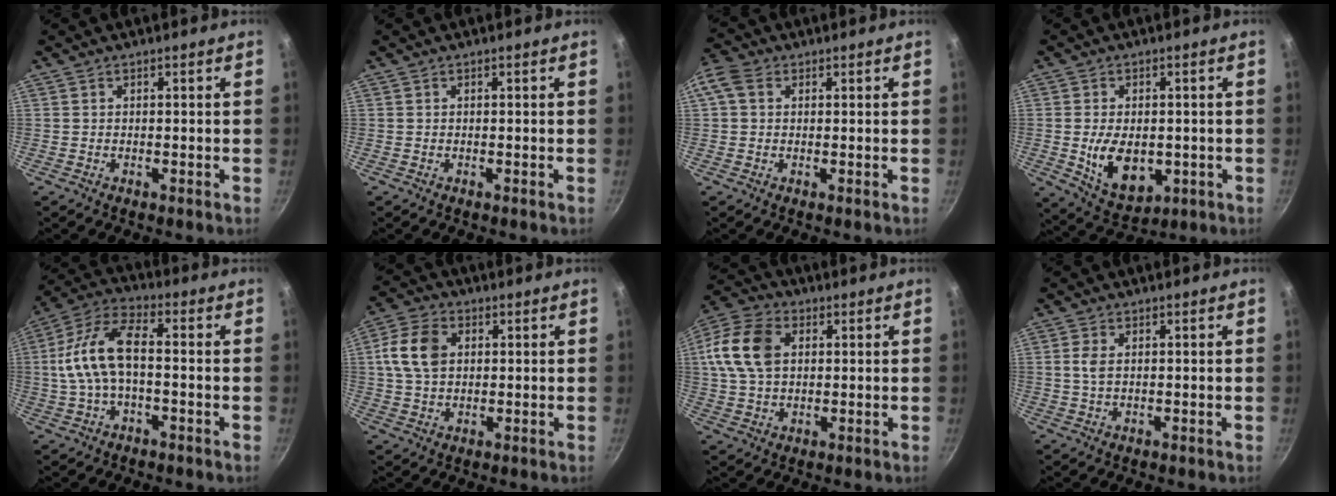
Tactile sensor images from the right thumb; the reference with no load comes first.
{"total": 0.0}
{"total": 5.4, "force": [1.6, 4.0, 3.3], "torque": [-0.070, 0.016, 0.019]}
{"total": 10.5, "force": [-1.1, 6.8, 7.9], "torque": [-0.115, -0.008, 0.003]}
{"total": 12.5, "force": [-0.7, 6.1, 10.9], "torque": [-0.212, 0.036, -0.024]}
{"total": 9.7, "force": [1.9, 6.9, 6.5], "torque": [-0.116, 0.011, 0.027]}
{"total": 13.8, "force": [2.8, 9.5, 9.6], "torque": [-0.180, 0.014, 0.041]}
{"total": 2.8, "force": [0.4, 1.7, 2.2], "torque": [-0.047, 0.000, 0.009]}